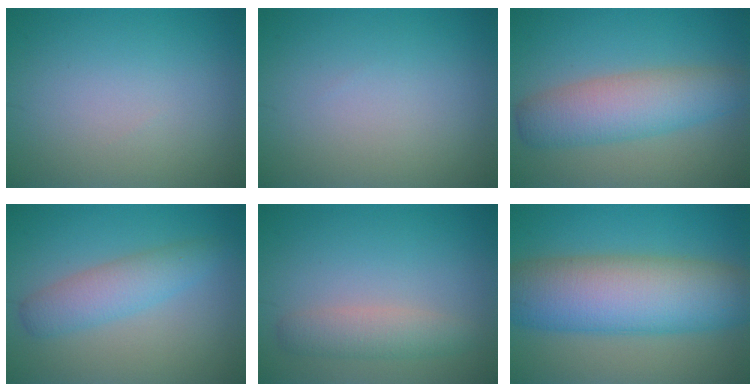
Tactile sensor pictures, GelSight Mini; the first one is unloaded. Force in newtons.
{"total": 0.0}
{"total": 6.1, "press": 6.1, "slide": 0.4}
{"total": 3.5, "press": 3.5, "slide": 0.0}
{"total": 2.7, "press": 2.7, "slide": 0.1}
{"total": 11.2, "press": 11.2, "slide": 0.4}